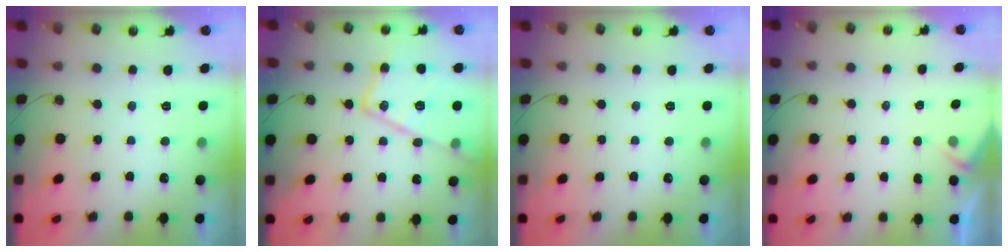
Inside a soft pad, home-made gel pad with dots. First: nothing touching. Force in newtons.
{"total": 19.9, "press": 19.8, "slide": 1.6}
{"total": 0.0}
{"total": 2.1, "press": 2.1, "slide": 0.4}